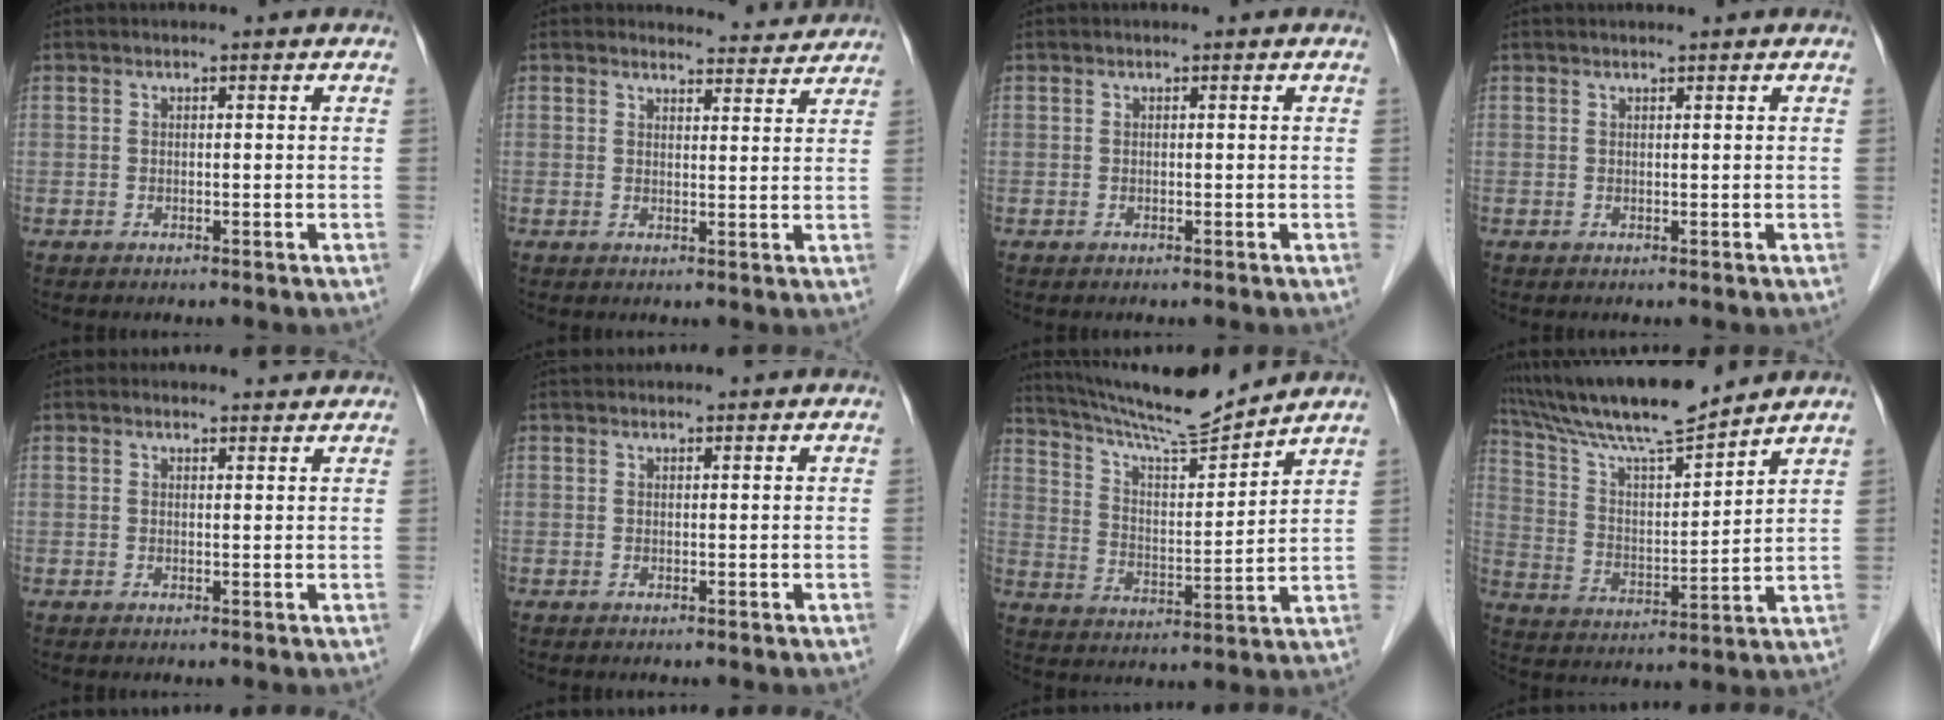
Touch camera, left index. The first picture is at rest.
{"total": 5.2, "force": [5.1, 1.0, -0.3], "torque": [0.004, -0.001, 0.052]}
{"total": 0.0}
{"total": 0.8, "force": [0.8, -0.1, 0.4], "torque": [-0.007, 0.007, 0.016]}
{"total": 2.3, "force": [2.2, 0.5, 0.0], "torque": [-0.007, 0.003, 0.025]}
{"total": 2.5, "force": [2.4, 0.4, 0.7], "torque": [-0.007, 0.032, 0.037]}
{"total": 13.1, "force": [12.4, -0.6, 4.0], "torque": [-0.078, -0.002, 0.214]}
{"total": 14.8, "force": [13.3, 0.2, 6.6], "torque": [-0.130, 0.010, 0.239]}